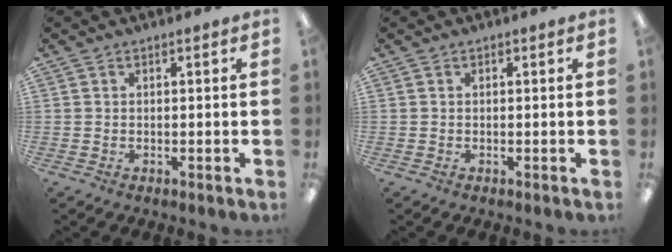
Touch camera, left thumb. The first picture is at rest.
{"total": 0.0}